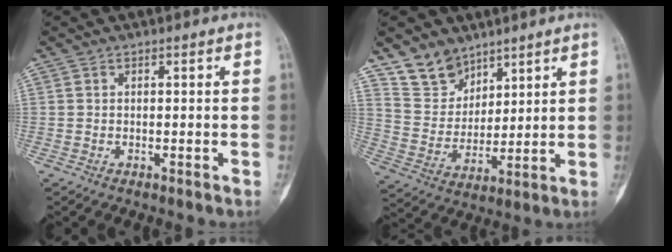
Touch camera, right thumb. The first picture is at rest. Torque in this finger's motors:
{"motor_torque": [-0.45, 0.59, -0.25, 0.36, 0.00]}